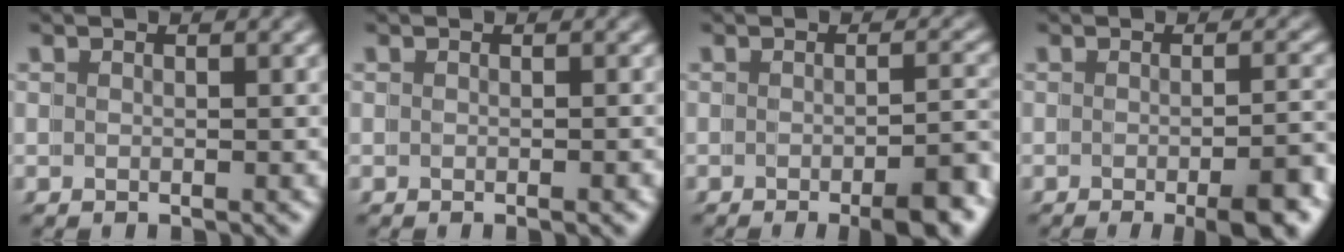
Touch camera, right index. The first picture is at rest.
{"total": 0.7, "force": [-0.6, -0.3, 0.3], "torque": [0.002, 0.004, -0.010]}
{"total": 4.3, "force": [-3.3, -0.3, 2.8], "torque": [-0.020, -0.002, -0.050]}
{"total": 4.5, "force": [-3.2, -0.2, 3.2], "torque": [-0.024, -0.005, -0.047]}